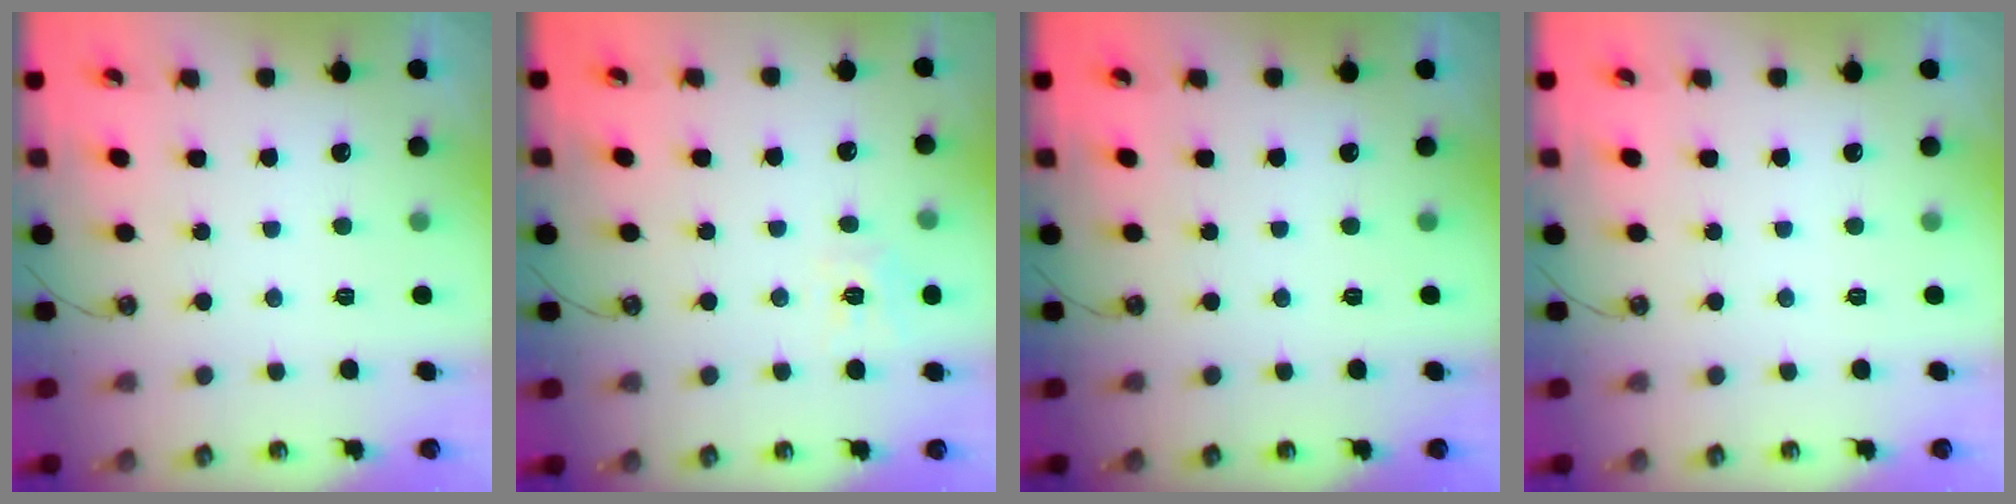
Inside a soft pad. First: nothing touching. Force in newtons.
{"total": 7.8, "press": 7.8, "slide": 0.6}
{"total": 0.0}
{"total": 0.0}